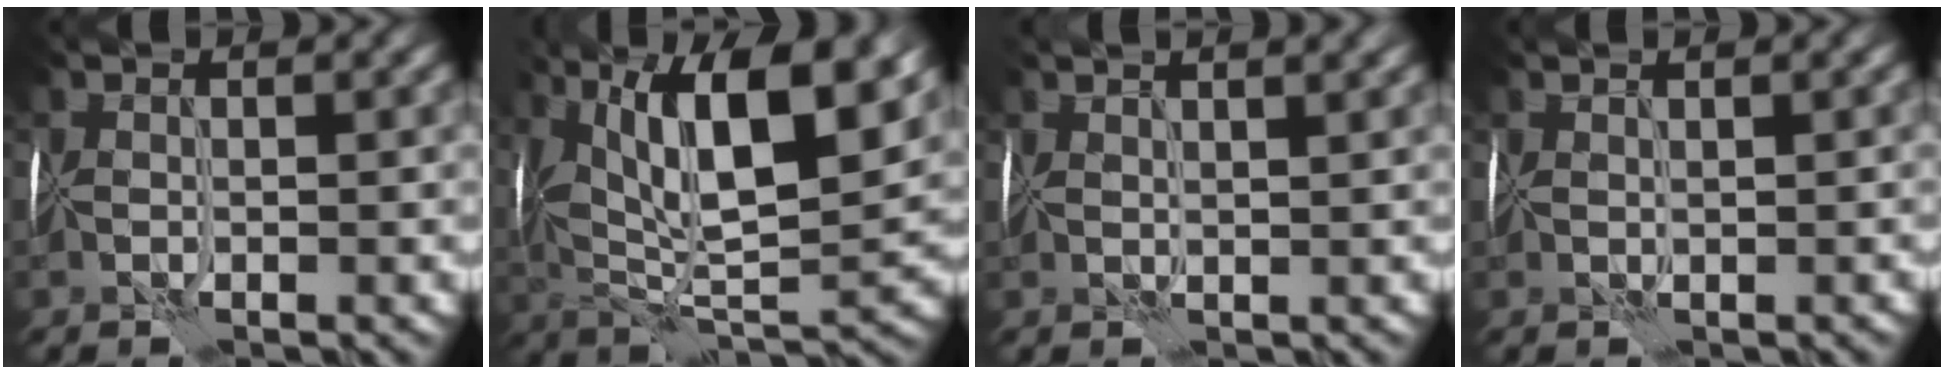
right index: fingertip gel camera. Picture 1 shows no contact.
{"total": 13.2, "force": [6.4, 4.6, 10.6], "torque": [-0.173, 0.021, 0.110]}
{"total": 4.5, "force": [3.1, 1.5, 2.8], "torque": [-0.028, 0.029, 0.037]}
{"total": 1.0, "force": [0.9, -0.3, -0.2], "torque": [0.010, 0.006, 0.018]}